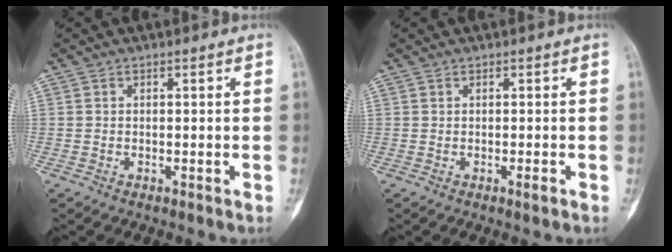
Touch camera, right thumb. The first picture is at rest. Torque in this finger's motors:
{"motor_torque": [0.57, 0.30, 0.06, -0.22, 0.05]}